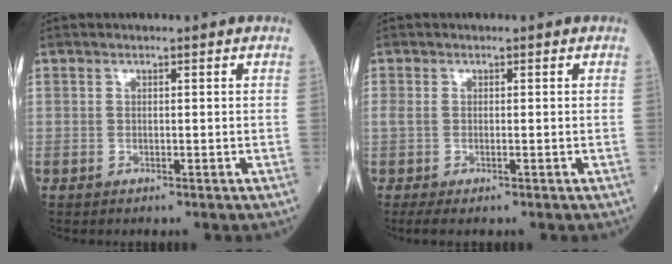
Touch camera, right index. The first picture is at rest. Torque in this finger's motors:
{"motor_torque": [0.40, -0.19, 0.23, 0.06]}